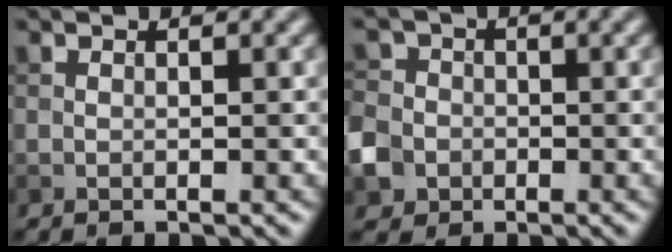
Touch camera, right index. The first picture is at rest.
{"total": 5.3, "force": [-2.0, 4.6, 1.8], "torque": [-0.031, -0.009, -0.054]}